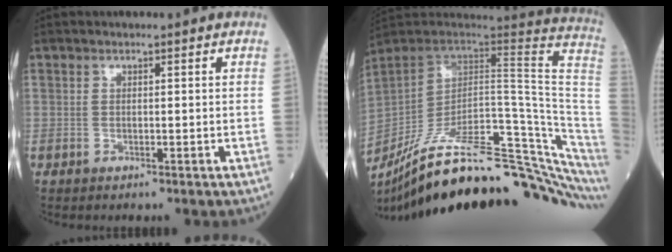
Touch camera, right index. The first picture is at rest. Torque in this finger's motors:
{"motor_torque": [0.00, -2.14, 1.05, 0.21]}